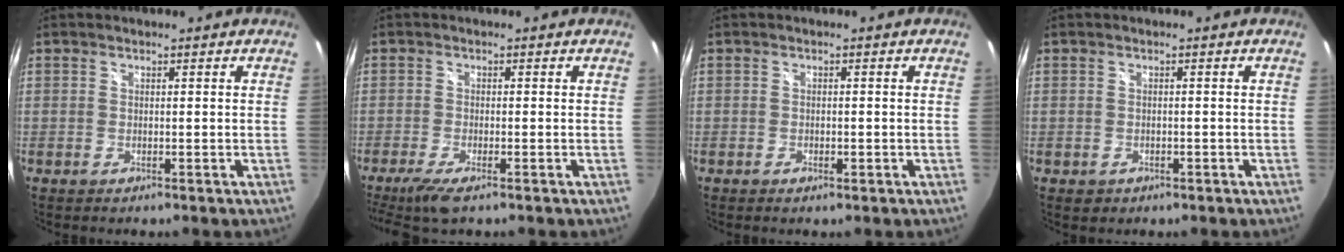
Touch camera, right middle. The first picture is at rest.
{"total": 5.2, "force": [-3.6, 0.6, 3.7], "torque": [-0.083, -0.020, -0.067]}
{"total": 1.1, "force": [-0.6, 0.6, 0.7], "torque": [-0.011, -0.003, -0.011]}
{"total": 2.0, "force": [-0.8, 1.6, 0.7], "torque": [-0.017, -0.005, -0.008]}